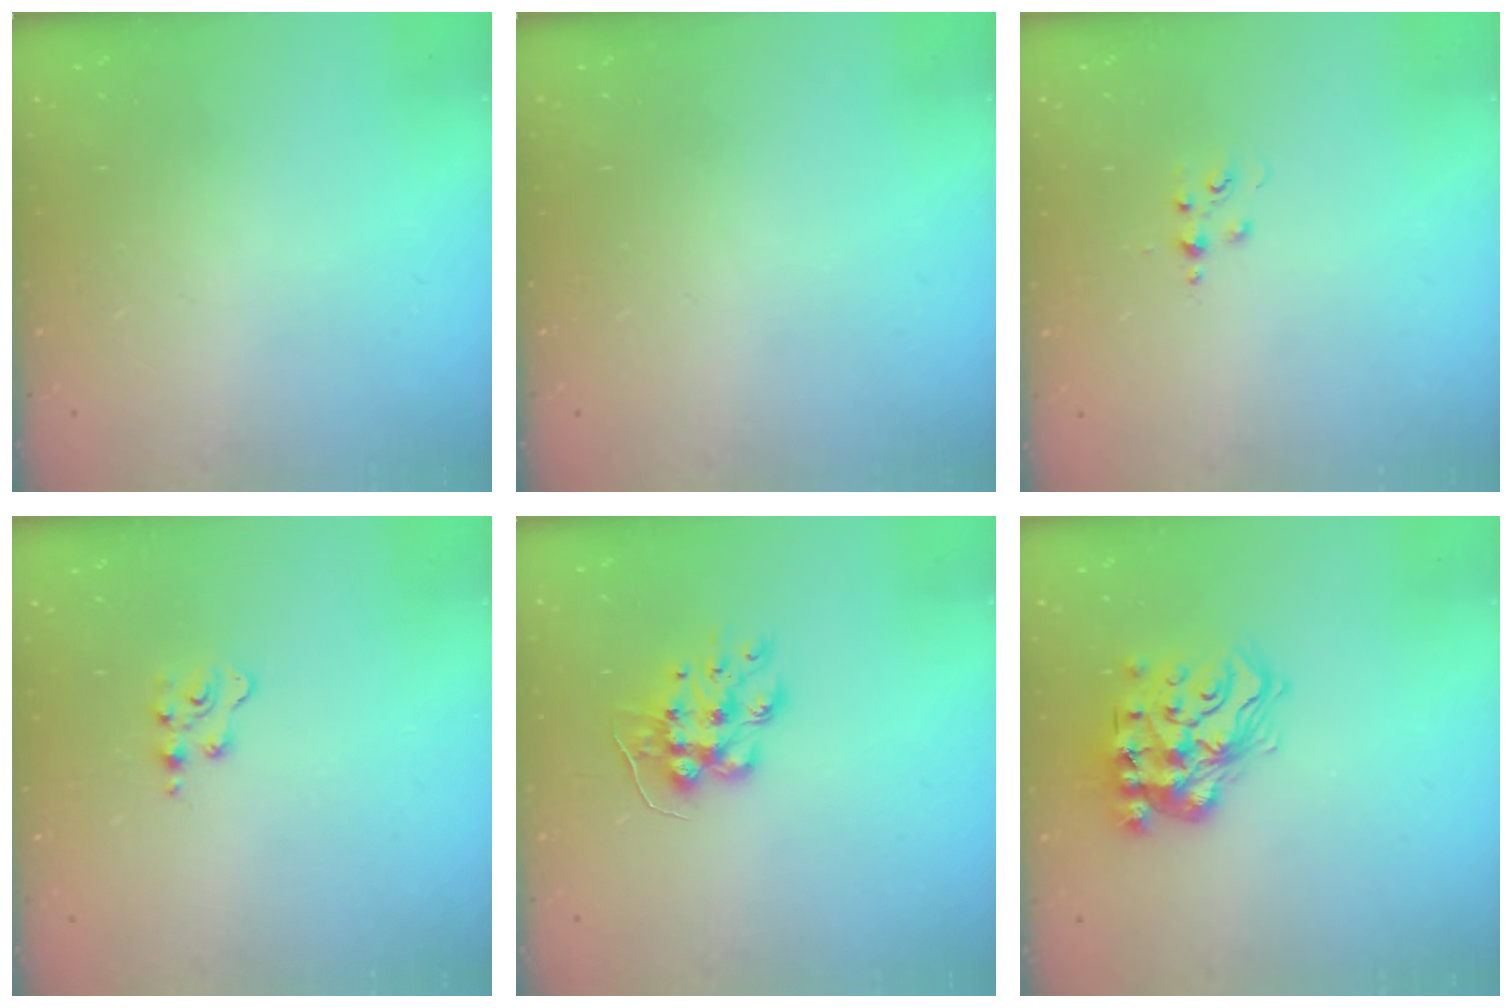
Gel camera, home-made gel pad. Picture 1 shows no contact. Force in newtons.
{"total": 0.0}
{"total": 3.9, "press": 3.9, "slide": 0.5}
{"total": 2.9, "press": 2.9, "slide": 0.4}
{"total": 10.0, "press": 10.0, "slide": 0.3}
{"total": 16.8, "press": 16.8, "slide": 1.0}